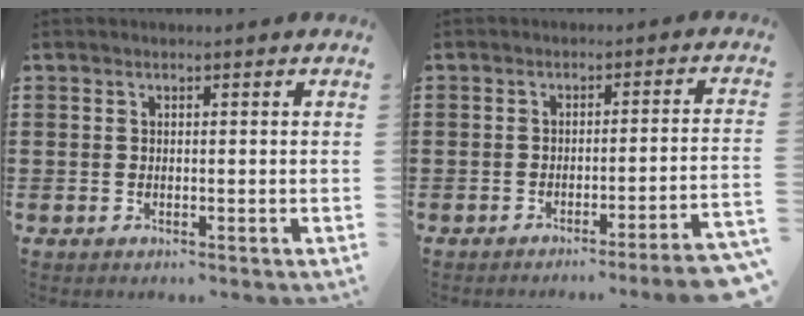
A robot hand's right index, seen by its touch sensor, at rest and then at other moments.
{"total": 4.0, "force": [-3.3, -0.7, 2.2], "torque": [-0.038, -0.017, -0.064]}